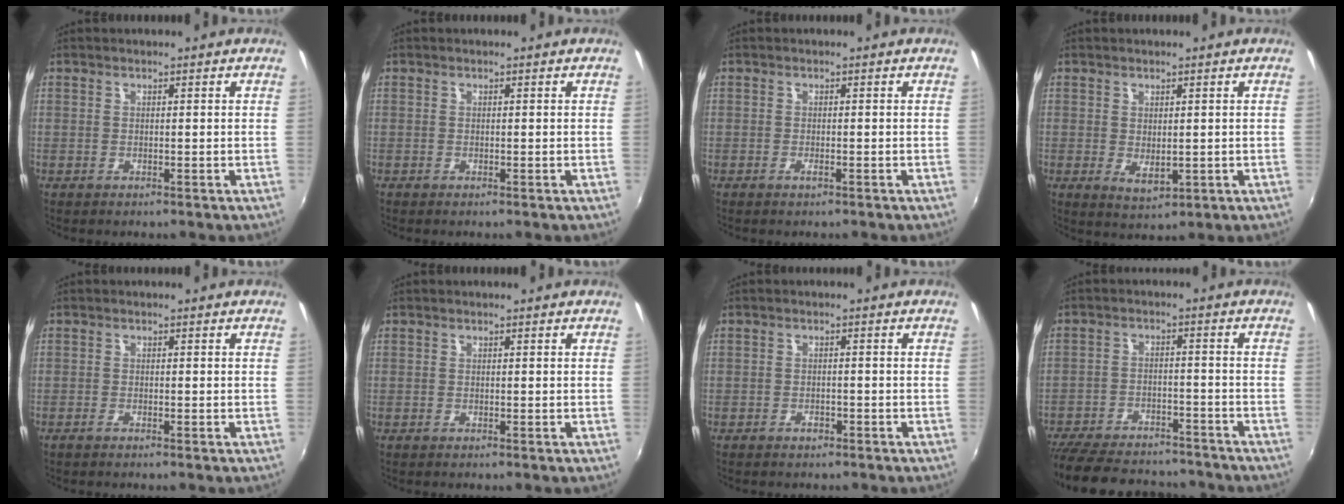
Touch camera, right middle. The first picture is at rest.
{"total": 0.0}
{"total": 0.8, "force": [-0.6, 0.1, 0.6], "torque": [-0.012, 0.000, -0.009]}
{"total": 3.7, "force": [-0.3, 1.4, 3.4], "torque": [-0.058, -0.012, 0.002]}
{"total": 0.9, "force": [-0.7, 0.1, 0.4], "torque": [-0.010, -0.002, -0.016]}
{"total": 0.0}
{"total": 1.5, "force": [-1.2, 0.7, 0.5], "torque": [-0.011, 0.000, -0.017]}
{"total": 21.6, "force": [-18.2, 7.7, 8.6], "torque": [-0.199, 0.000, -0.255]}